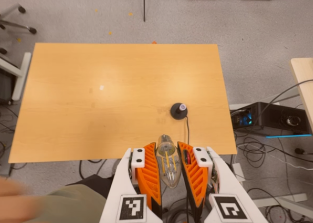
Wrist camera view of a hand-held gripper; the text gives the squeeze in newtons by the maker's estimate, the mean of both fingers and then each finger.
{"total": 19.4, "left": 20.4, "right": 18.4}